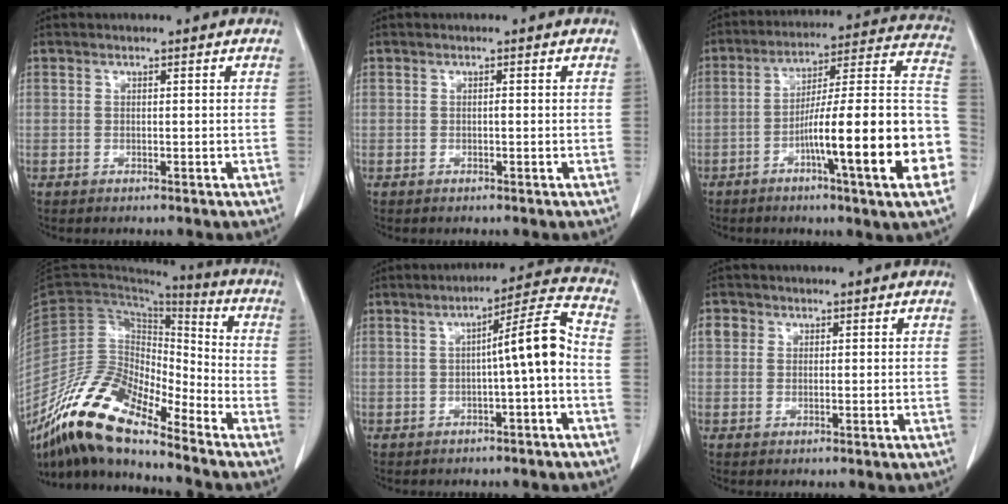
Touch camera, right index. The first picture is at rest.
{"total": 0.0}
{"total": 22.1, "force": [-6.9, 0.6, 21.0], "torque": [-0.241, 0.012, -0.105]}
{"total": 15.6, "force": [-12.7, 4.0, 8.1], "torque": [-0.153, 0.015, -0.239]}
{"total": 7.4, "force": [-1.1, -0.2, 7.4], "torque": [-0.106, 0.022, -0.017]}
{"total": 2.2, "force": [0.8, 1.9, 0.7], "torque": [-0.011, 0.009, 0.012]}